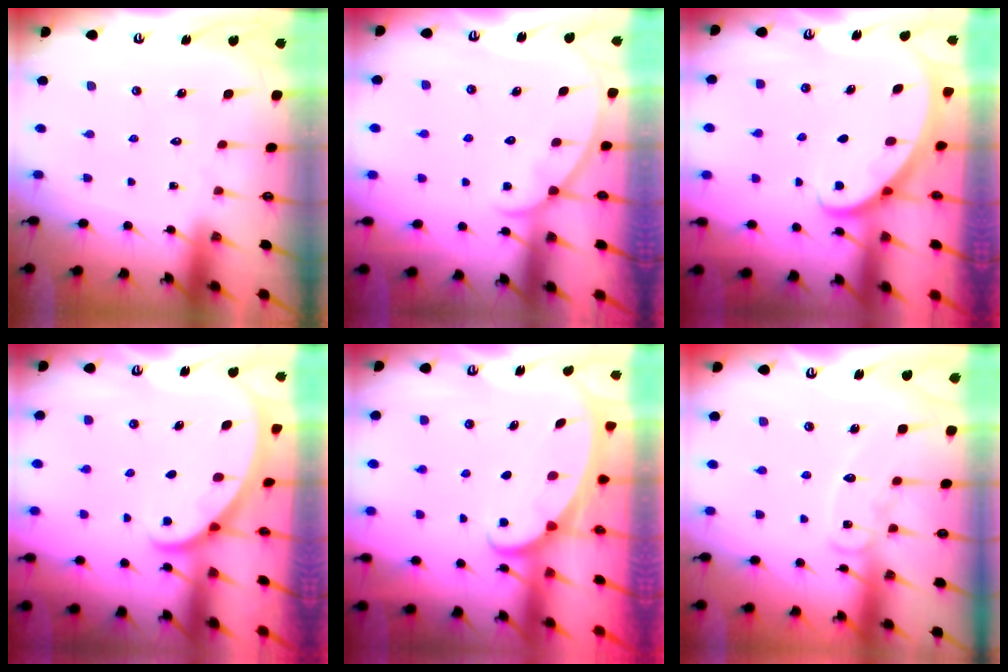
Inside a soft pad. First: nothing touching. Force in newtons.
{"total": 3.1, "press": 3.1, "slide": 0.3}
{"total": 2.7, "press": 2.7, "slide": 0.2}
{"total": 2.1, "press": 2.1, "slide": 0.1}
{"total": 2.2, "press": 2.2, "slide": 0.3}
{"total": 9.0, "press": 8.9, "slide": 0.7}